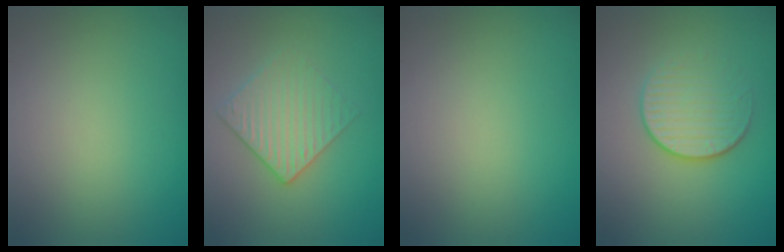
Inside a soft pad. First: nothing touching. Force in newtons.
{"total": 3.0, "press": 2.6, "slide": 1.4}
{"total": 0.0}
{"total": 3.6, "press": 2.6, "slide": 2.5}